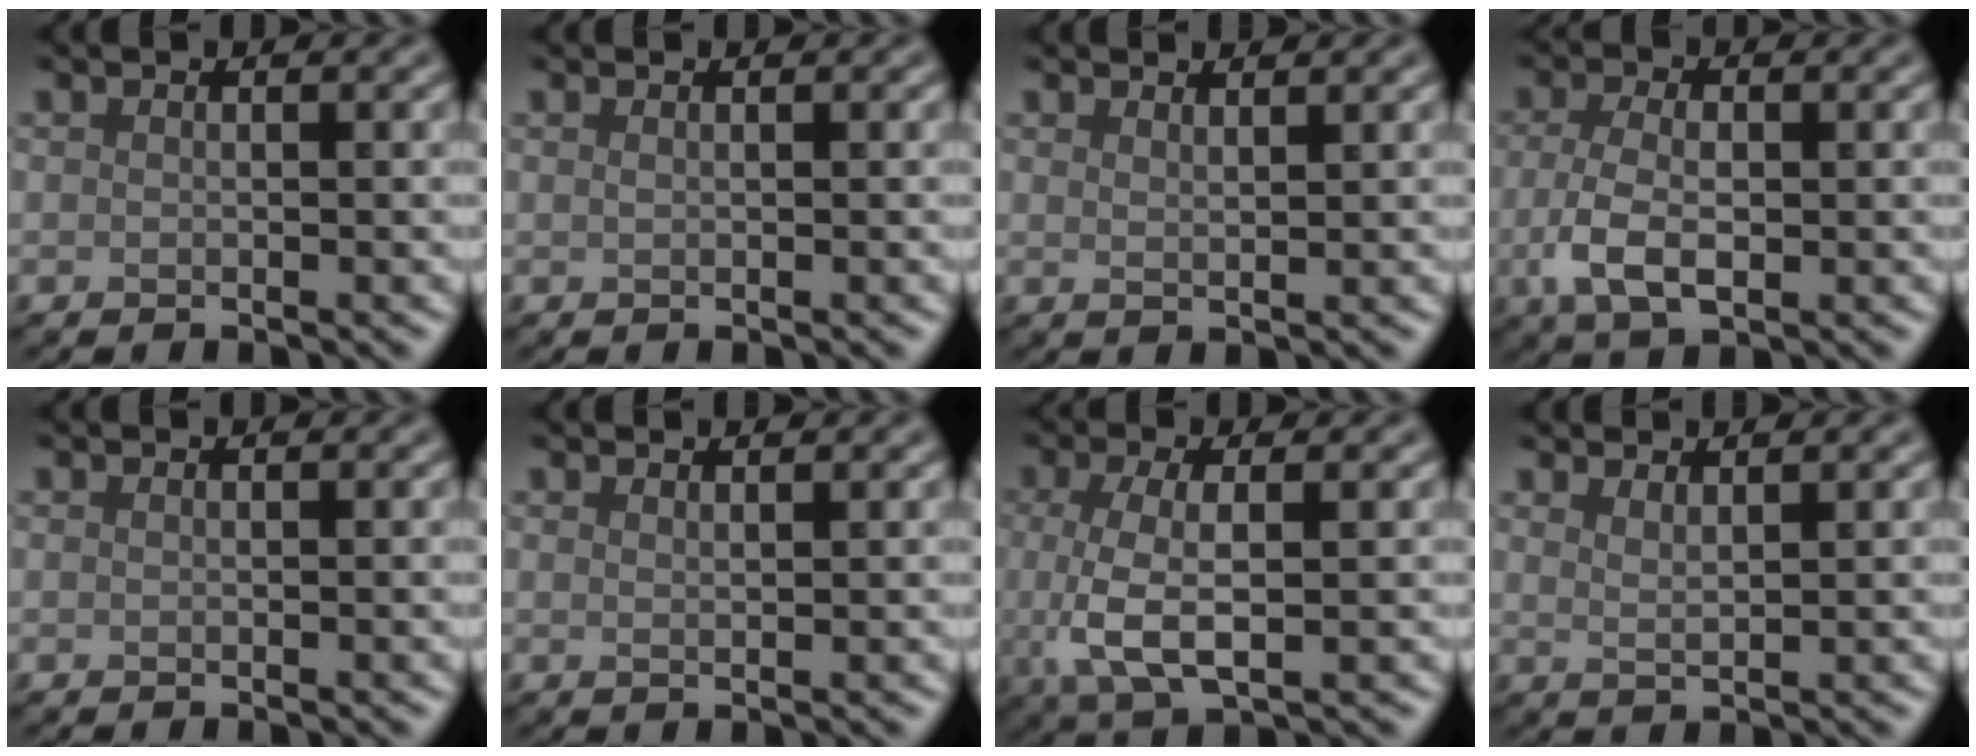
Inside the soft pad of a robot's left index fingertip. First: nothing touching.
{"total": 0.5, "force": [0.3, 0.2, 0.4], "torque": [-0.007, 0.001, 0.003]}
{"total": 1.4, "force": [1.2, 0.4, 0.7], "torque": [-0.006, -0.001, 0.014]}
{"total": 4.6, "force": [-0.7, 2.5, 3.8], "torque": [-0.088, -0.008, -0.014]}
{"total": 0.0}
{"total": 1.0, "force": [0.8, 0.2, 0.5], "torque": [-0.004, 0.000, 0.010]}
{"total": 5.2, "force": [-0.2, 1.9, 4.8], "torque": [-0.101, -0.005, -0.004]}
{"total": 1.8, "force": [1.3, 0.5, 1.1], "torque": [-0.014, -0.002, 0.018]}